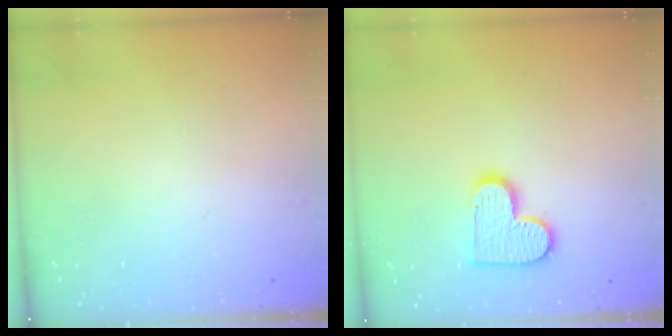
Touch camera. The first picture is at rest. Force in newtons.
{"total": 11.6, "press": 11.6, "slide": 0.7}